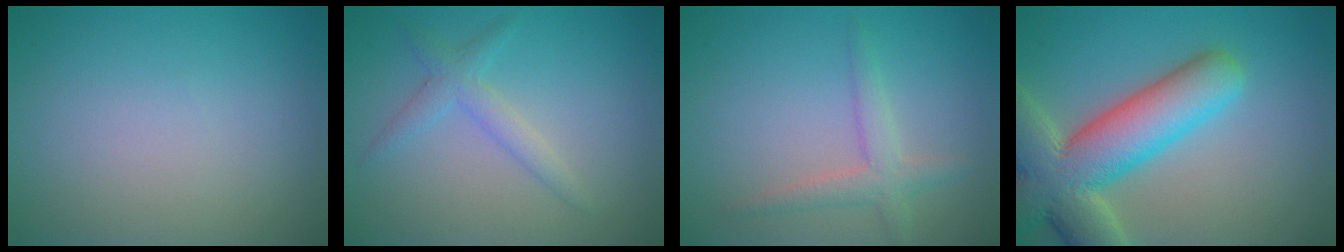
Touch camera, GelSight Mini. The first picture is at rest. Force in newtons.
{"total": 2.1, "press": 2.1, "slide": 0.1}
{"total": 2.5, "press": 2.5, "slide": 0.1}
{"total": 10.7, "press": 10.6, "slide": 1.1}